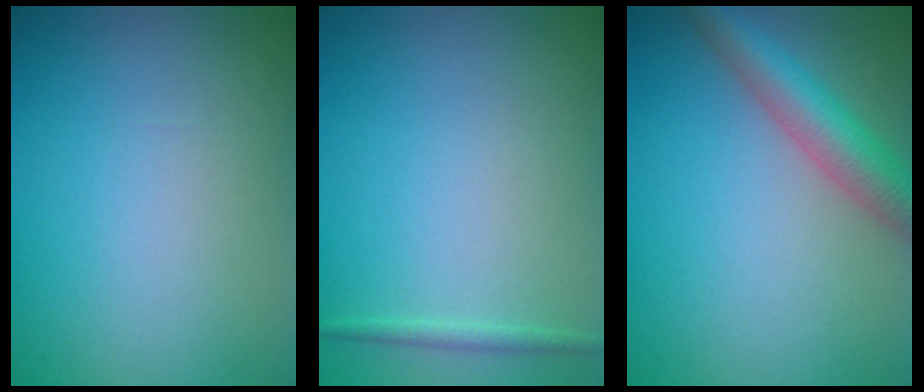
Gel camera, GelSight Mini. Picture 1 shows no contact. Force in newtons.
{"total": 0.8, "press": 0.8, "slide": 0.1}
{"total": 4.6, "press": 4.6, "slide": 0.1}